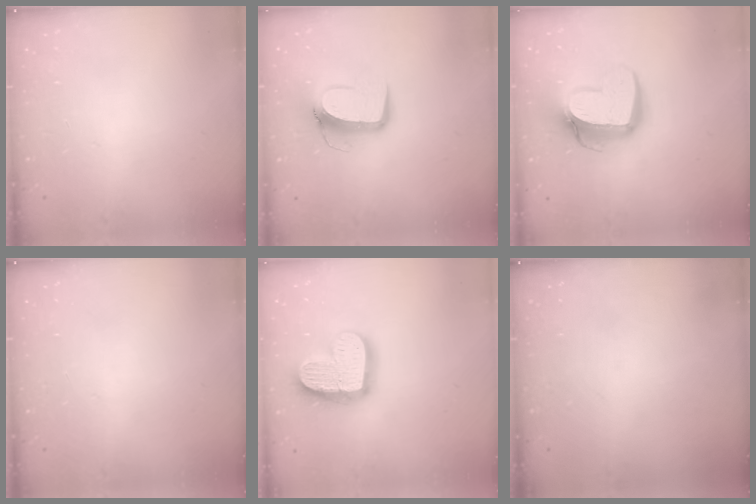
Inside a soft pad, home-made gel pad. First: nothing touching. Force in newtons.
{"total": 11.4, "press": 11.3, "slide": 1.5}
{"total": 15.2, "press": 15.2, "slide": 1.4}
{"total": 0.0}
{"total": 18.9, "press": 18.8, "slide": 1.7}
{"total": 0.0}